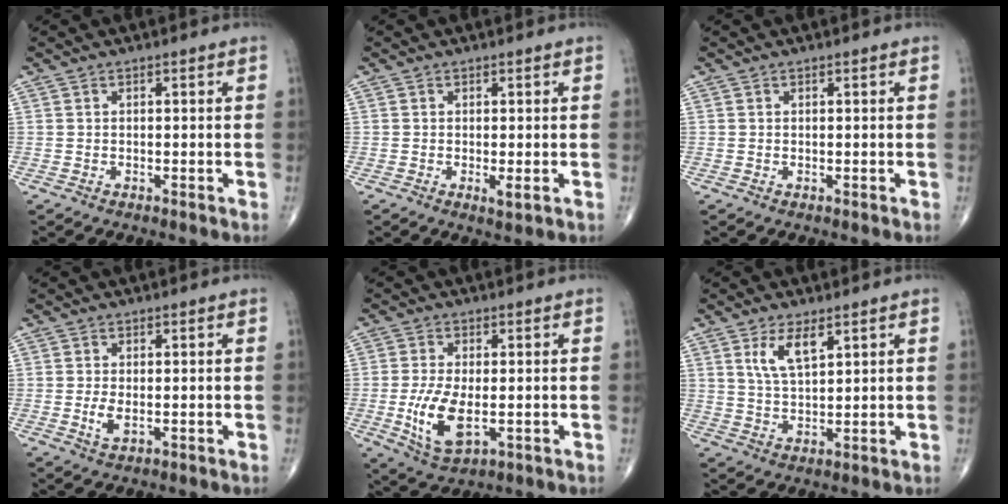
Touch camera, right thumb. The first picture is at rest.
{"total": 1.6, "force": [-0.3, 0.5, 1.6], "torque": [-0.027, -0.007, -0.003]}
{"total": 0.0}
{"total": 2.7, "force": [-0.3, 1.3, 2.3], "torque": [-0.054, -0.007, -0.005]}
{"total": 9.2, "force": [-1.5, 4.3, 8.0], "torque": [-0.160, -0.014, -0.020]}
{"total": 6.3, "force": [3.2, 2.5, 4.8], "torque": [-0.087, -0.018, 0.067]}